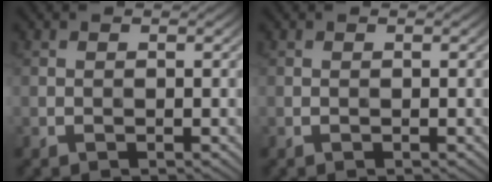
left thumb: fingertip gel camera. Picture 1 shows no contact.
{"total": 0.0}